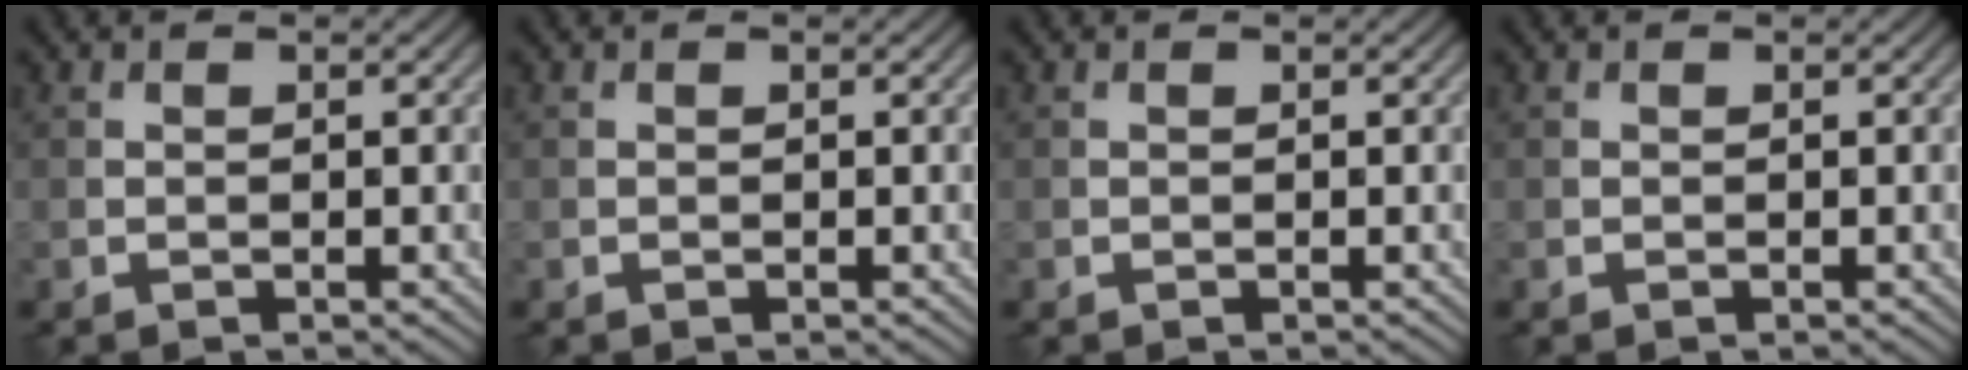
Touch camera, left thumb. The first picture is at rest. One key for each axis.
{"total": 0.0}
{"total": 0.0}
{"total": 0.0}